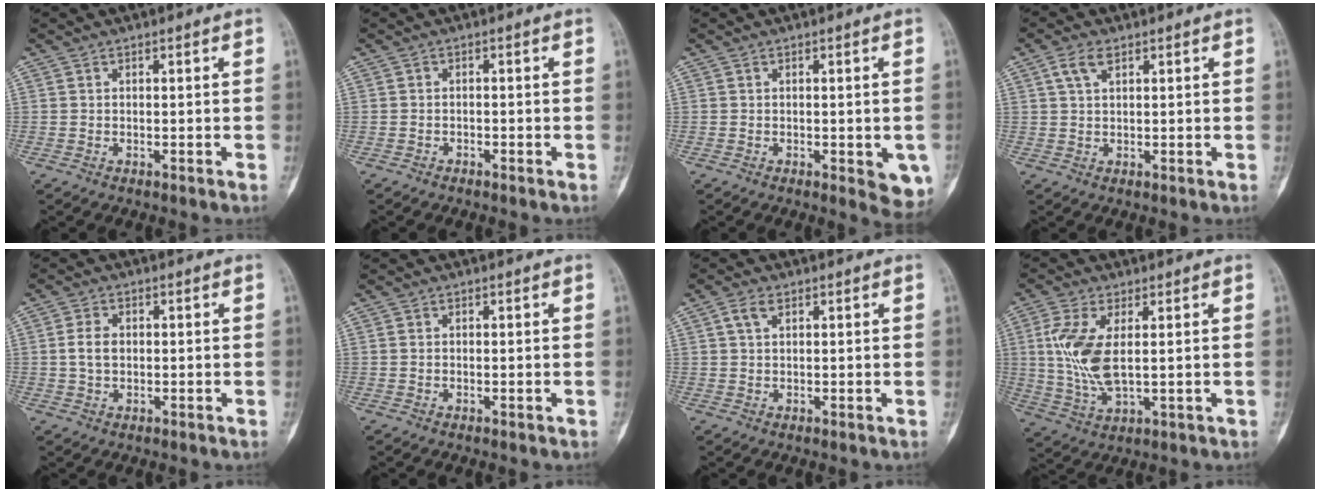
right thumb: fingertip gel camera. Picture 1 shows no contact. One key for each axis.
{"total": 0.8, "fx": -0.7, "fy": 0.4, "fz": 0.1, "tx": 0.000, "ty": 0.003, "tz": -0.018}
{"total": 5.9, "fx": -1.6, "fy": 2.4, "fz": 5.2, "tx": -0.037, "ty": -0.008, "tz": -0.015}
{"total": 3.5, "fx": 1.7, "fy": 1.9, "fz": 2.4, "tx": -0.045, "ty": 0.006, "tz": 0.035}
{"total": 3.6, "fx": 0.0, "fy": 2.6, "fz": 2.5, "tx": -0.049, "ty": 0.008, "tz": -0.002}
{"total": 0.6, "fx": -0.1, "fy": 0.4, "fz": 0.3, "tx": -0.003, "ty": 0.002, "tz": -0.002}
{"total": 2.5, "fx": 1.0, "fy": 1.5, "fz": 1.7, "tx": -0.030, "ty": 0.007, "tz": 0.019}
{"total": 10.3, "fx": 1.4, "fy": 4.6, "fz": 9.2, "tx": -0.204, "ty": -0.008, "tz": 0.035}